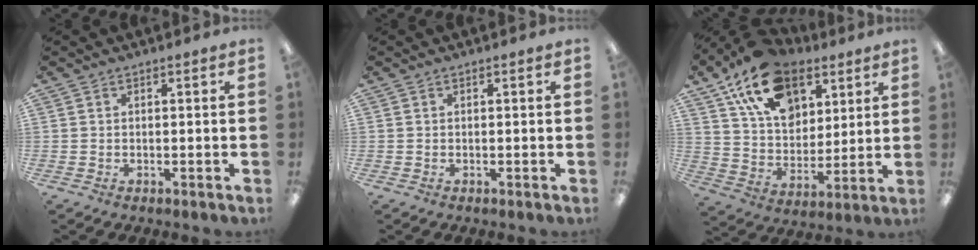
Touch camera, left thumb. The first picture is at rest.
{"total": 0.0}
{"total": 18.6, "force": [11.5, 12.0, 8.5], "torque": [-0.151, -0.049, 0.213]}